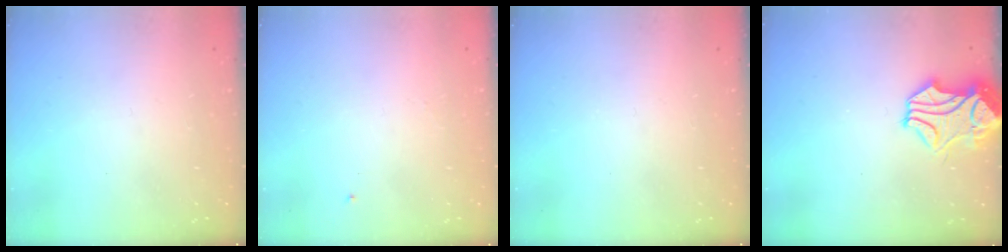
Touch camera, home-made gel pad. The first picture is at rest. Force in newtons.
{"total": 0.0}
{"total": 0.0}
{"total": 1.9, "press": 1.2, "slide": 1.5}